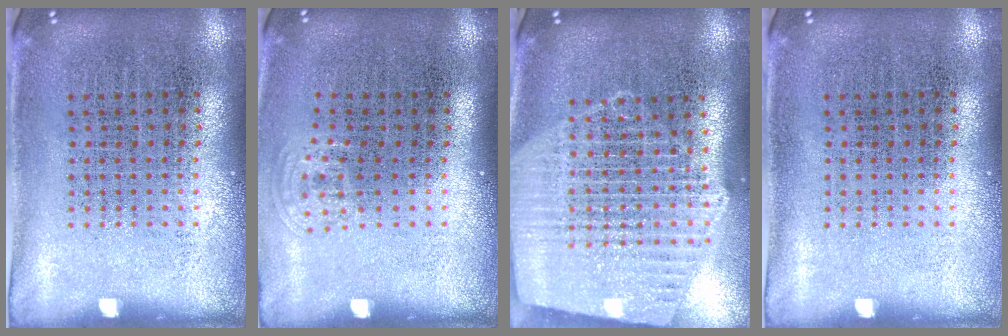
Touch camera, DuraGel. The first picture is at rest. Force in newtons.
{"total": 0.8, "press": 0.5, "slide": 0.6}
{"total": 2.3, "press": 2.0, "slide": 1.1}
{"total": 0.0}